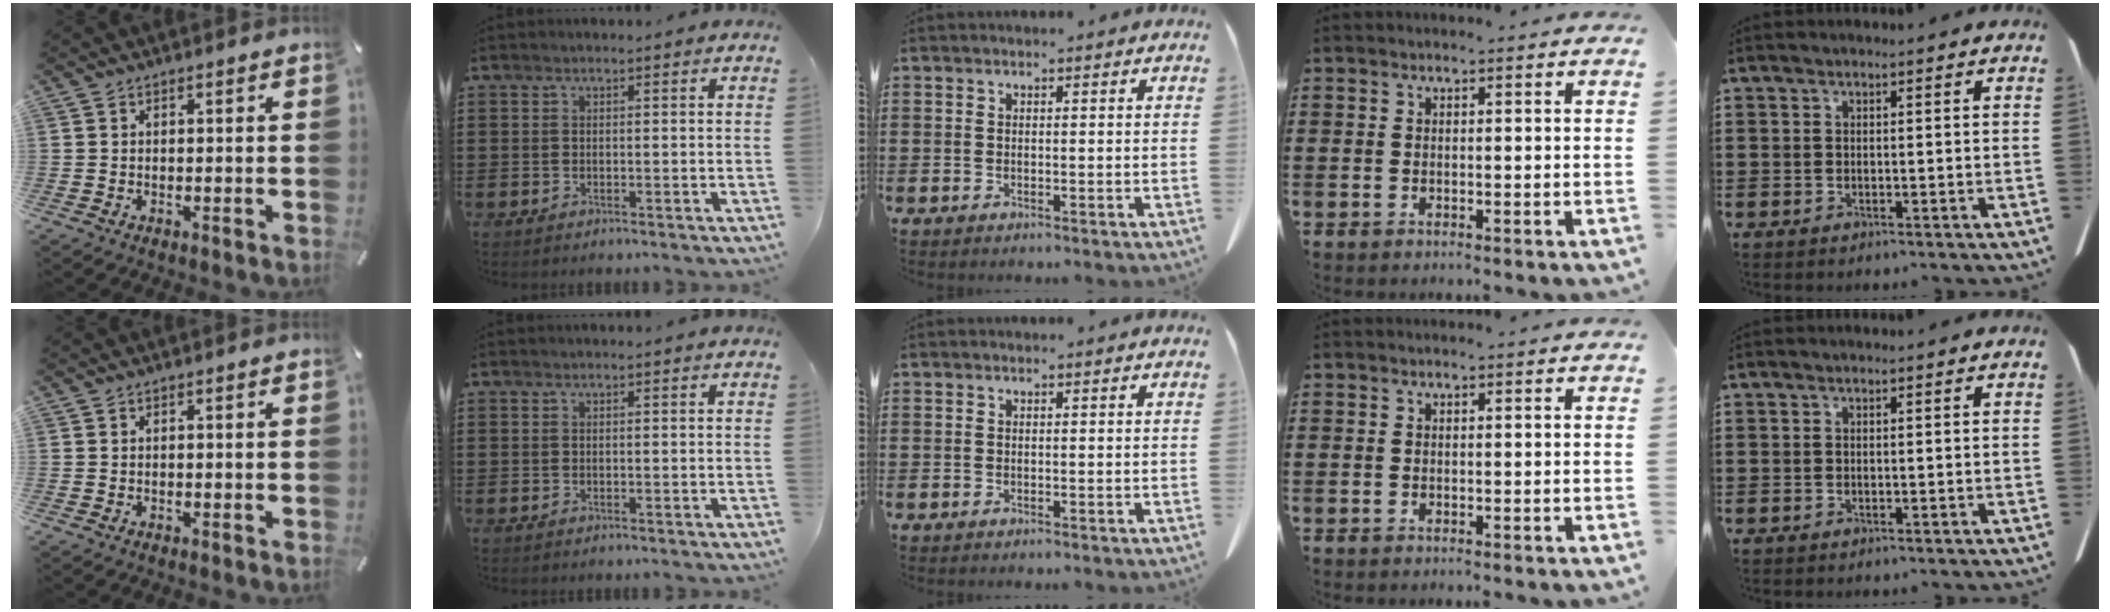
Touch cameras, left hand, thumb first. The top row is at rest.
{}